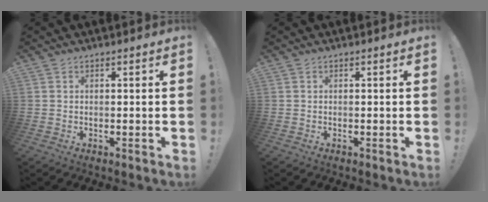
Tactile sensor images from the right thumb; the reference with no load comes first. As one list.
[{"total": 0.0}]